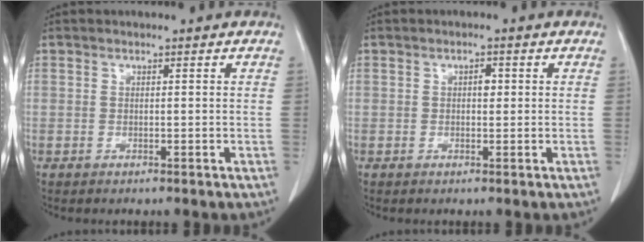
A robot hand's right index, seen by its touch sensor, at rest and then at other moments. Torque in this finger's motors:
{"motor_torque": [0.26, -0.04, 0.10, 0.01]}